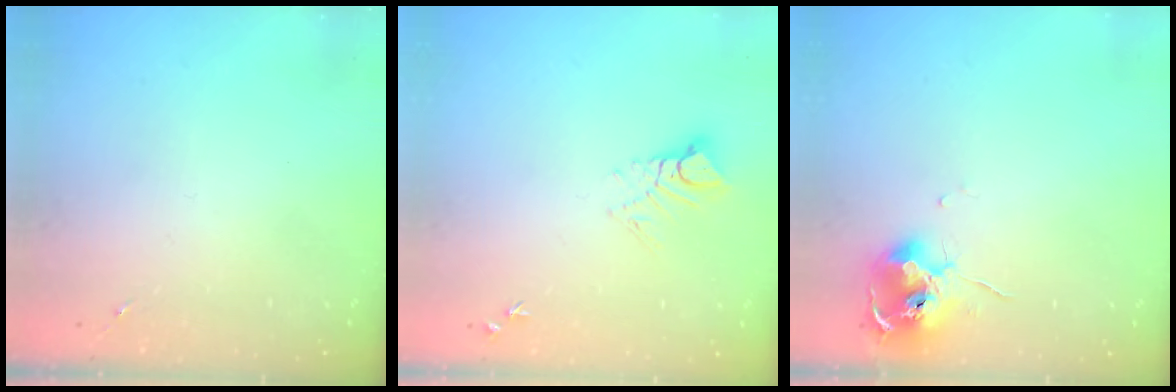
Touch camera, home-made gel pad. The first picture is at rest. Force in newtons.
{"total": 7.4, "press": 7.3, "slide": 0.9}
{"total": 10.4, "press": 10.3, "slide": 0.7}